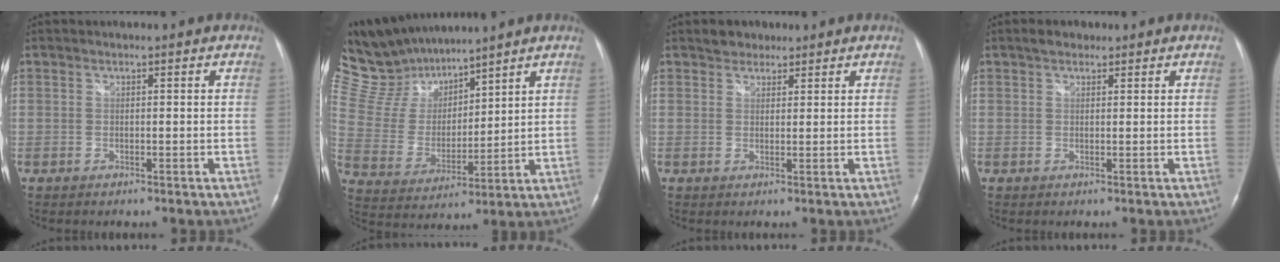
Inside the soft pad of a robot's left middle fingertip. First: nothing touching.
{"total": 12.4, "force": [11.7, 3.0, 2.8], "torque": [-0.079, 0.014, 0.241]}
{"total": 2.5, "force": [2.0, 1.5, 0.4], "torque": [-0.007, 0.008, 0.030]}
{"total": 1.9, "force": [1.4, 1.0, 0.7], "torque": [-0.017, 0.010, 0.021]}